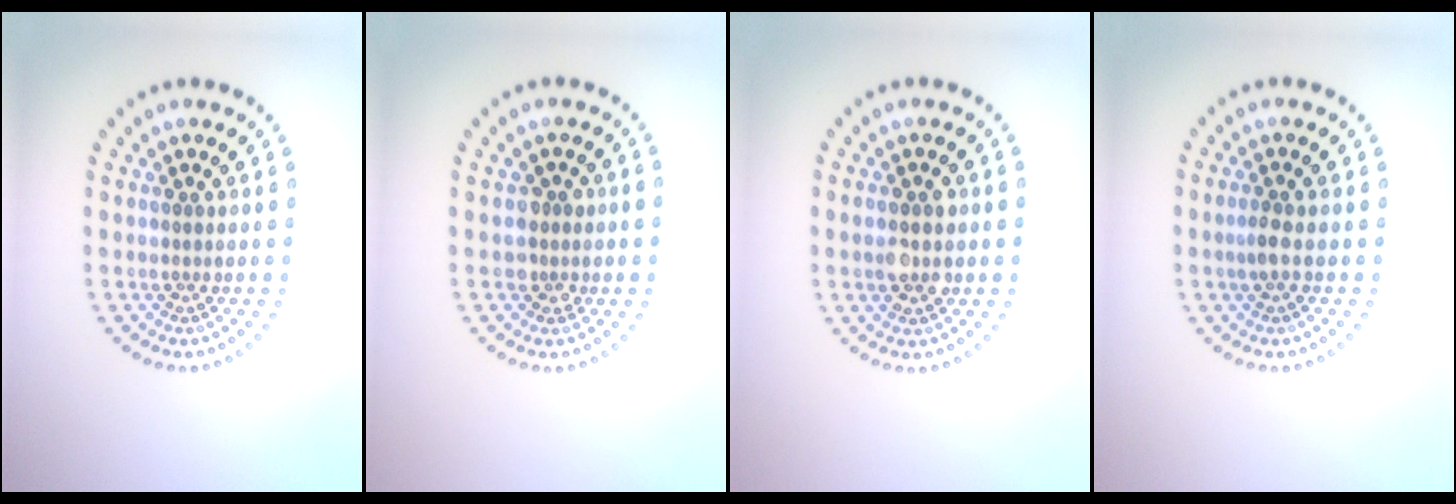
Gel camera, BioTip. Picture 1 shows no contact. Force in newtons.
{"total": 1.8, "press": 1.5, "slide": 0.9}
{"total": 2.7, "press": 2.7, "slide": 0.1}
{"total": 1.0, "press": 0.9, "slide": 0.5}